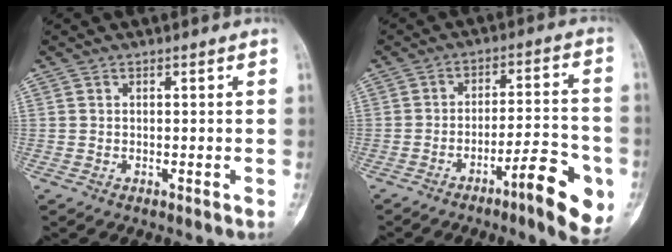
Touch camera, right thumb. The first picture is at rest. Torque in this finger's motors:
{"motor_torque": [0.18, 0.49, 0.27, -0.29, 0.06]}